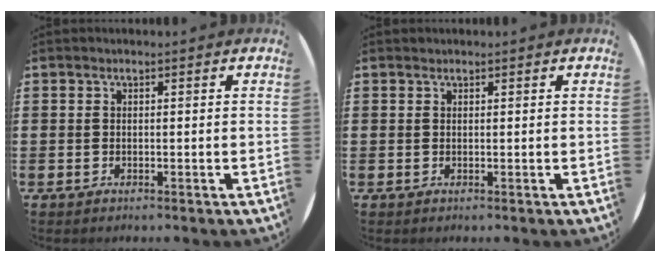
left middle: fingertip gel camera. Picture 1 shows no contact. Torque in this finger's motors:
{"motor_torque": [0.47, -0.41, 0.01, 0.01]}